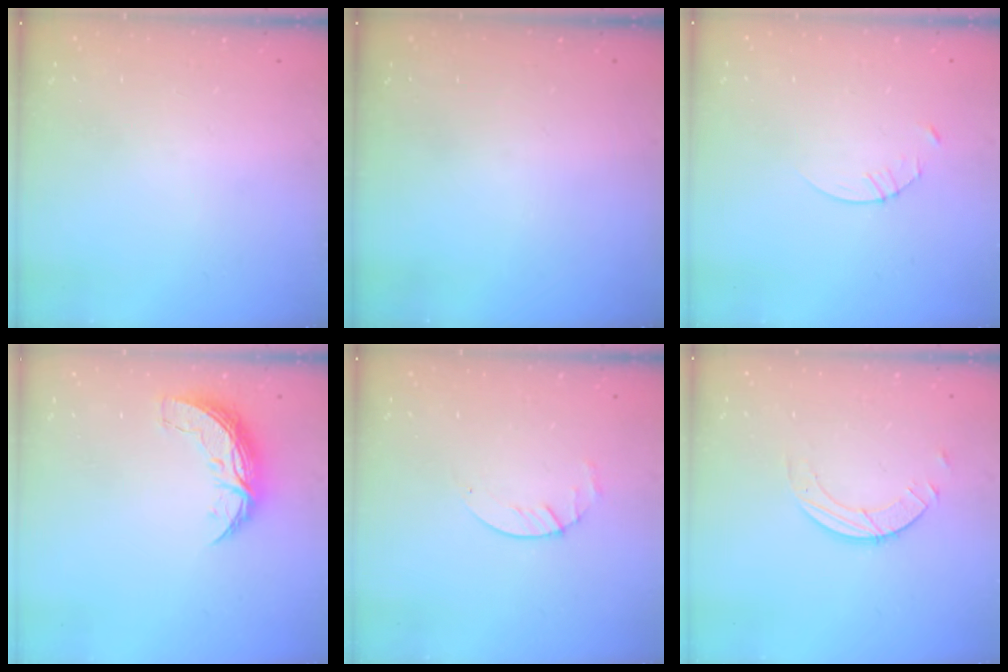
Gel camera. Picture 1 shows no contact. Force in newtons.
{"total": 0.0}
{"total": 2.9, "press": 2.9, "slide": 0.4}
{"total": 7.5, "press": 7.5, "slide": 0.5}
{"total": 2.9, "press": 2.9, "slide": 0.4}
{"total": 3.4, "press": 3.4, "slide": 0.3}